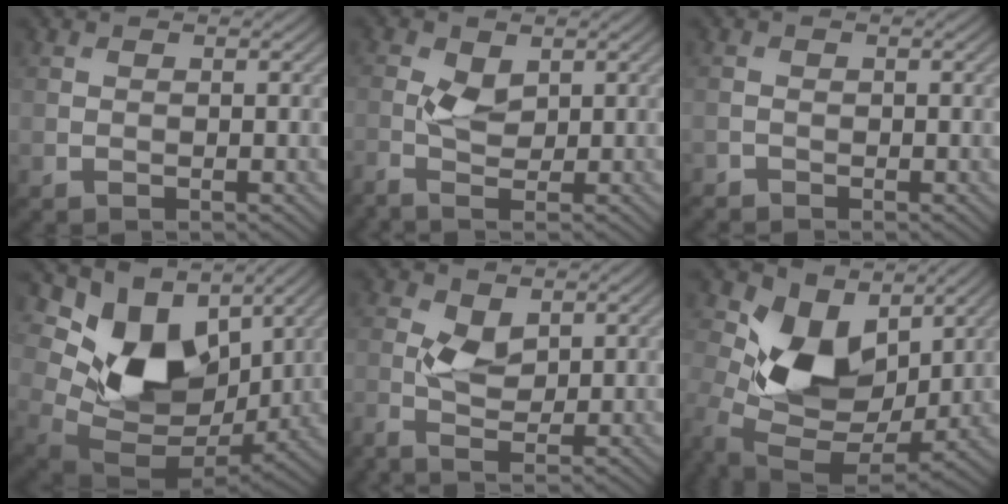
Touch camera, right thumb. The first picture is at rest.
{"total": 2.5, "force": [0.0, 1.0, 2.3], "torque": [-0.063, 0.004, -0.007]}
{"total": 1.0, "force": [-0.9, 0.4, 0.0], "torque": [-0.002, -0.001, -0.021]}
{"total": 13.5, "force": [4.9, 8.8, 9.0], "torque": [-0.175, -0.002, 0.093]}
{"total": 2.9, "force": [0.1, 1.3, 2.6], "torque": [-0.070, 0.004, -0.002]}
{"total": 12.2, "force": [2.7, 8.4, 8.3], "torque": [-0.179, -0.019, 0.049]}